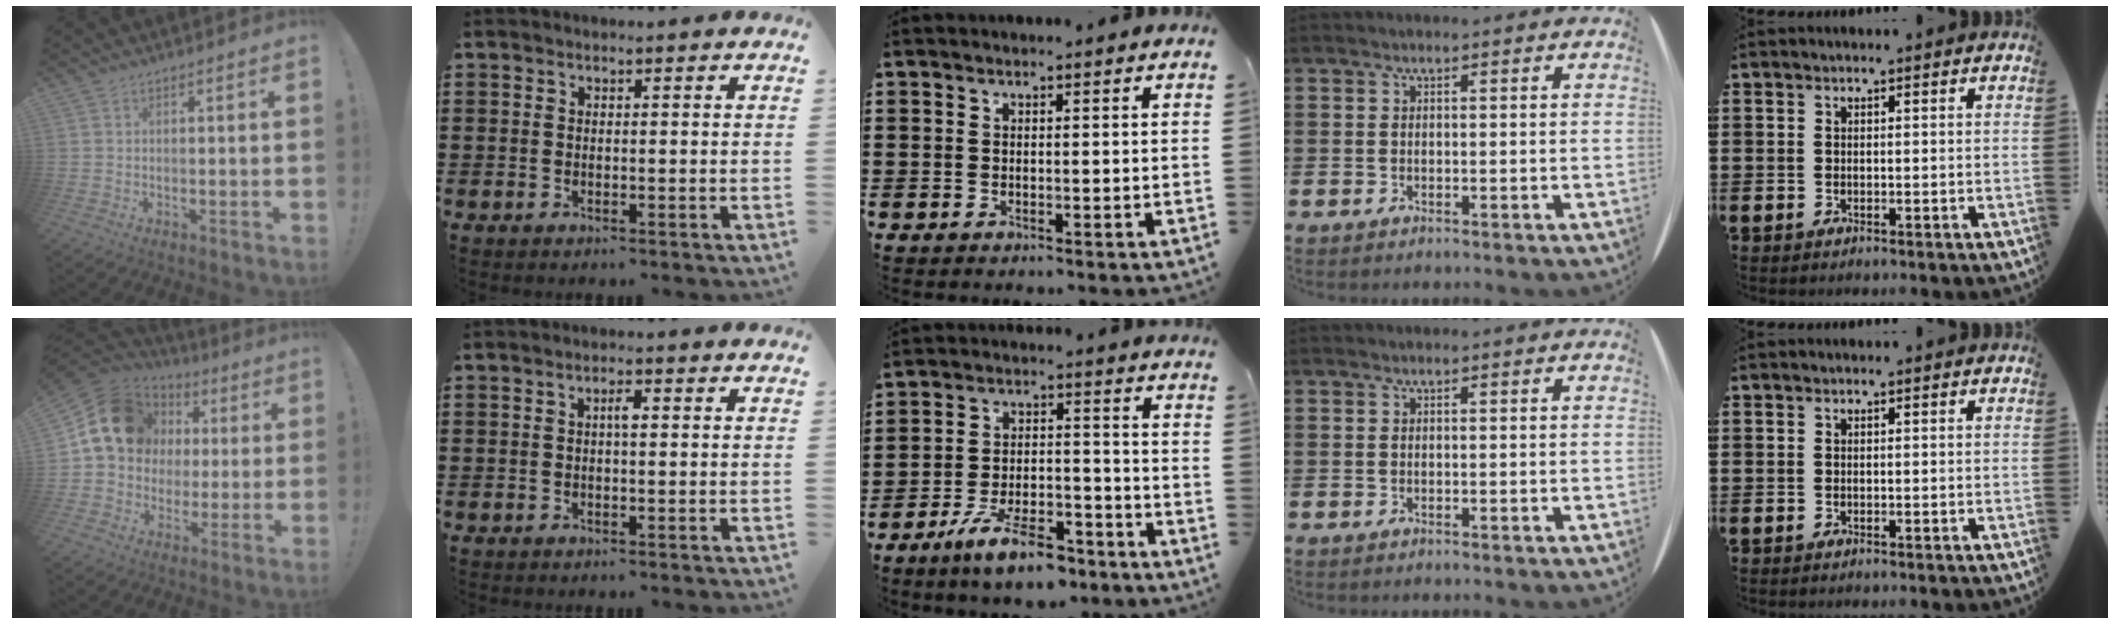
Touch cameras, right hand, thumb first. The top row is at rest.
{"thumb": {"total": 17.0, "force": [4.4, 14.1, 8.4], "torque": [-0.112, -0.004, 0.099]}, "index": {"total": 1.7, "force": [0.1, 0.5, 1.6], "torque": [-0.031, 0.004, 0.000]}, "middle": {"total": 9.1, "force": [-7.2, 2.3, 5.0], "torque": [-0.097, 0.014, -0.135]}}